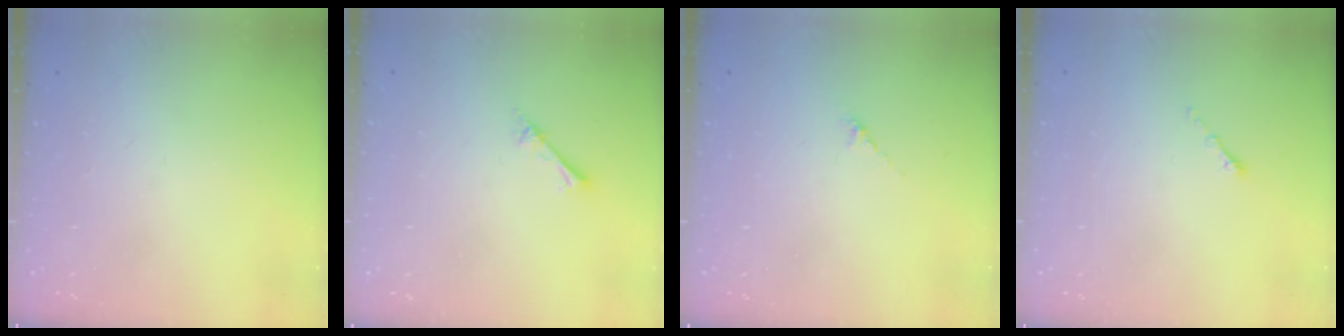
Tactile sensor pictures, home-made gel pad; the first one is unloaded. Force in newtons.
{"total": 2.7, "press": 2.6, "slide": 0.3}
{"total": 2.7, "press": 2.7, "slide": 0.7}
{"total": 0.0}